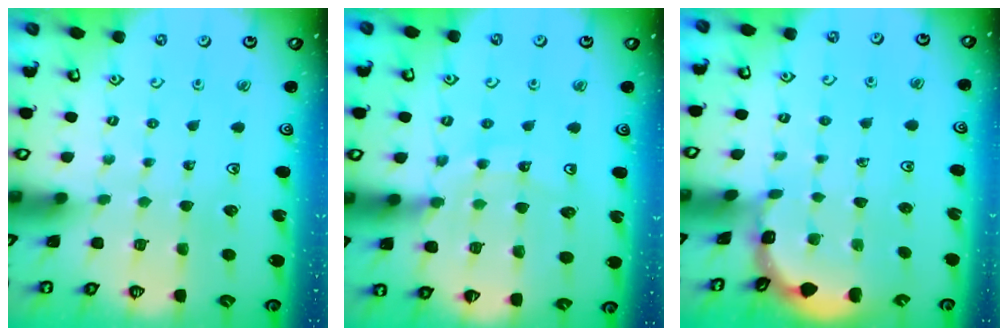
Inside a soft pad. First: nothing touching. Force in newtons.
{"total": 12.0, "press": 11.9, "slide": 1.5}
{"total": 1.1, "press": 1.1, "slide": 0.2}